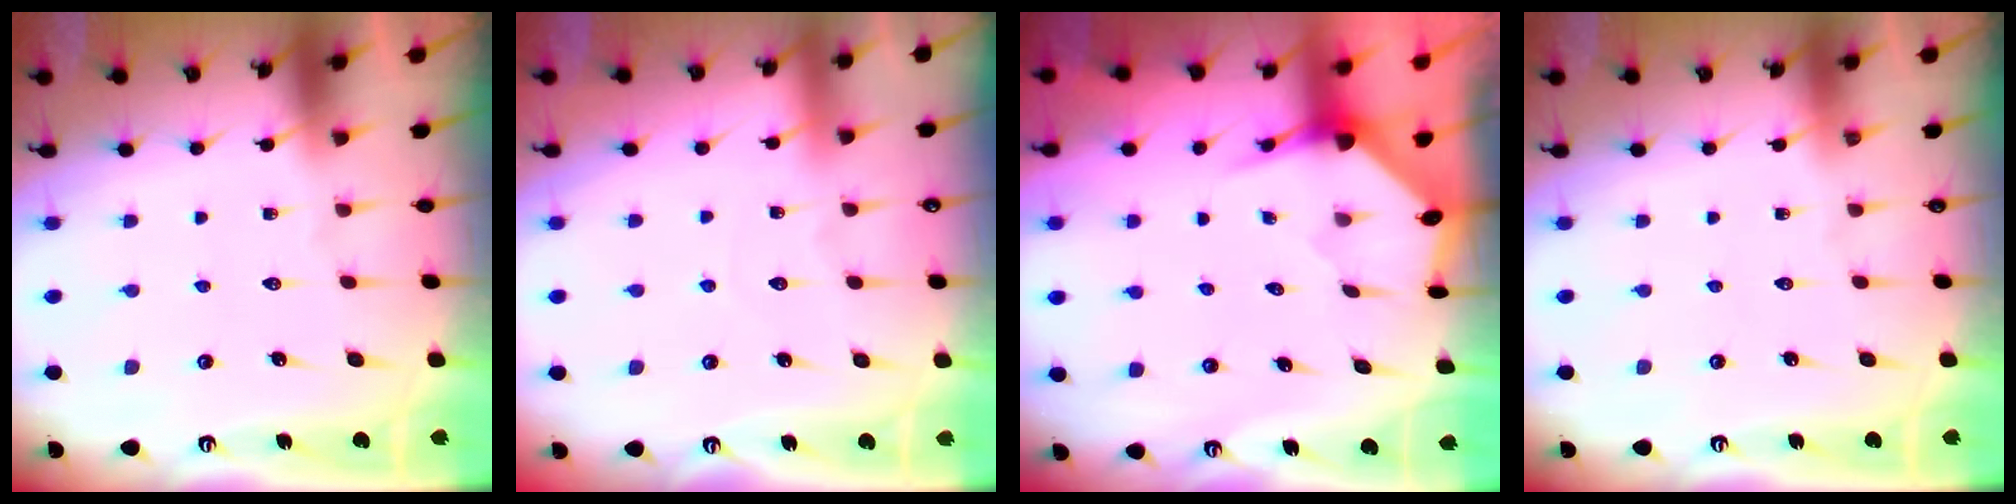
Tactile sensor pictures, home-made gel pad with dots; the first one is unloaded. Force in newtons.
{"total": 2.8, "press": 2.8, "slide": 0.4}
{"total": 3.3, "press": 3.3, "slide": 0.3}
{"total": 0.0}